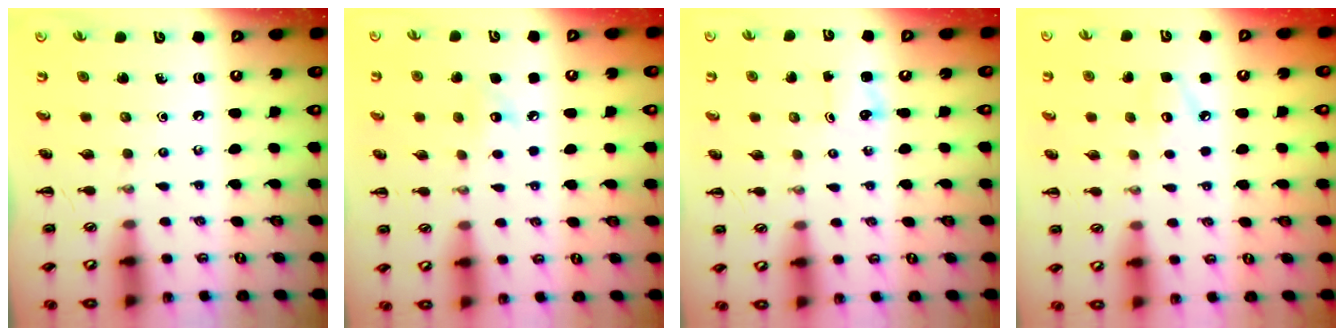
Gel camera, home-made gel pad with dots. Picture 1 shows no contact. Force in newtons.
{"total": 6.3, "press": 6.1, "slide": 1.7}
{"total": 1.1, "press": 1.0, "slide": 0.1}
{"total": 4.2, "press": 4.0, "slide": 1.3}